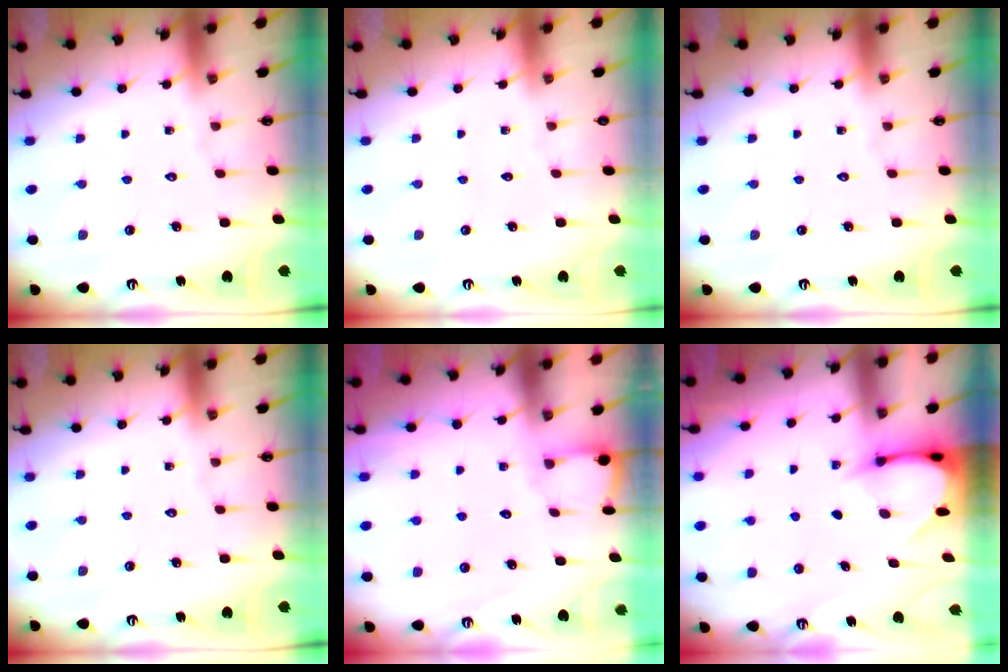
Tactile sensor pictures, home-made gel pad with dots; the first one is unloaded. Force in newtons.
{"total": 0.0}
{"total": 0.0}
{"total": 0.0}
{"total": 2.0, "press": 2.0, "slide": 0.2}
{"total": 3.5, "press": 3.4, "slide": 0.3}